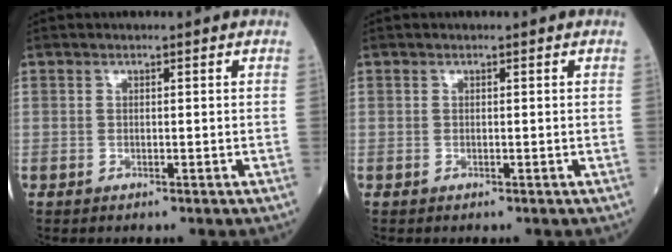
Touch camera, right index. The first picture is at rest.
{"total": 0.0}